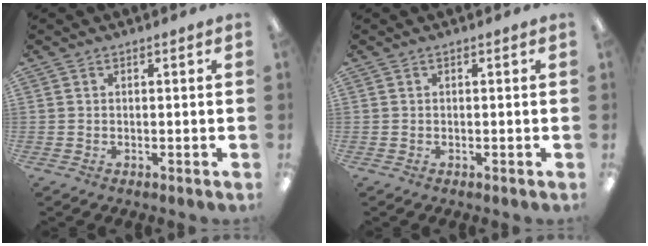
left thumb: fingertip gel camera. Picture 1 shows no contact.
{"total": 0.0}